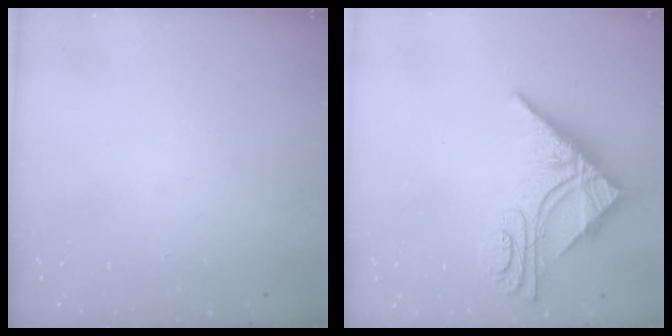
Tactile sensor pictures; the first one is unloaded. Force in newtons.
{"total": 11.8, "press": 11.7, "slide": 1.2}